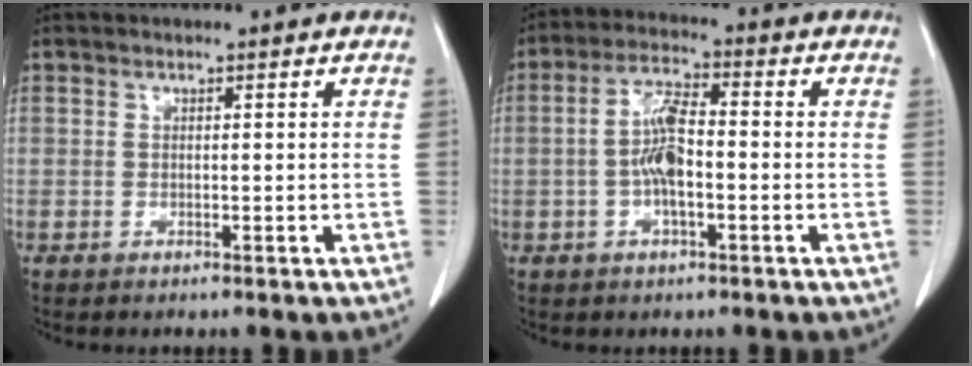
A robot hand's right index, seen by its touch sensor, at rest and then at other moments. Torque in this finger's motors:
{"motor_torque": [1.20, -0.21, 0.32, 0.14]}